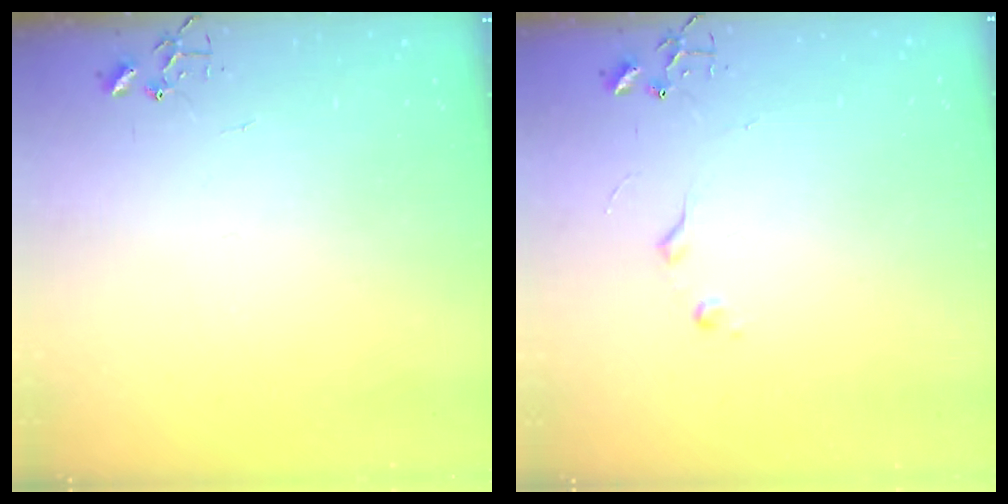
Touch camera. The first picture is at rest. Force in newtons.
{"total": 5.2, "press": 5.1, "slide": 0.7}